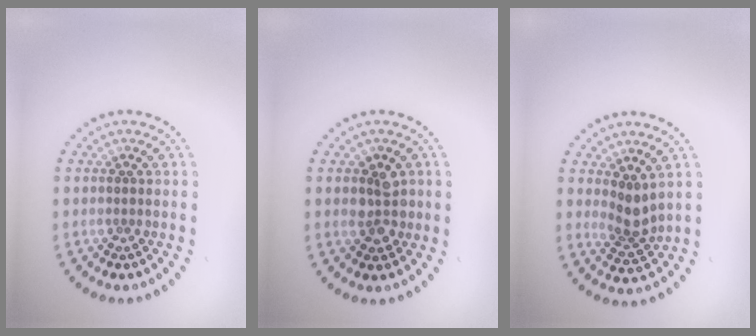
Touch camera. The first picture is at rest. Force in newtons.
{"total": 2.6, "press": 2.5, "slide": 0.5}
{"total": 2.4, "press": 1.8, "slide": 1.6}